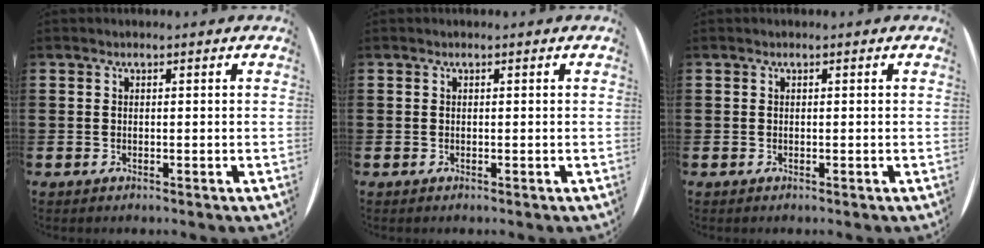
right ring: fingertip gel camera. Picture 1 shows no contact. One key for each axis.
{"total": 0.0}
{"total": 0.0}